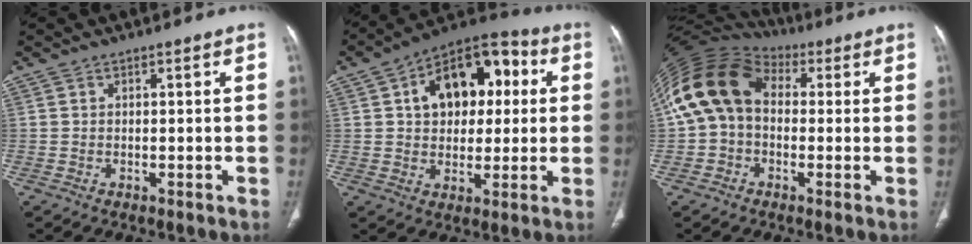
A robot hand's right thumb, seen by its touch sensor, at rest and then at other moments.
{"total": 17.8, "force": [4.2, 11.1, 13.2], "torque": [-0.155, 0.025, 0.059]}
{"total": 14.6, "force": [1.3, 10.8, 9.7], "torque": [-0.183, 0.045, 0.014]}